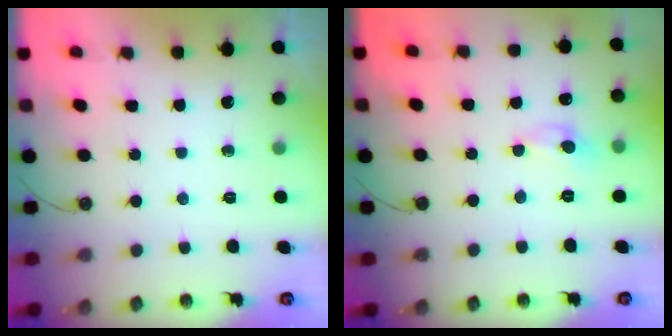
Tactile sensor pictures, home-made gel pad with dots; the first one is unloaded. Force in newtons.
{"total": 0.0}